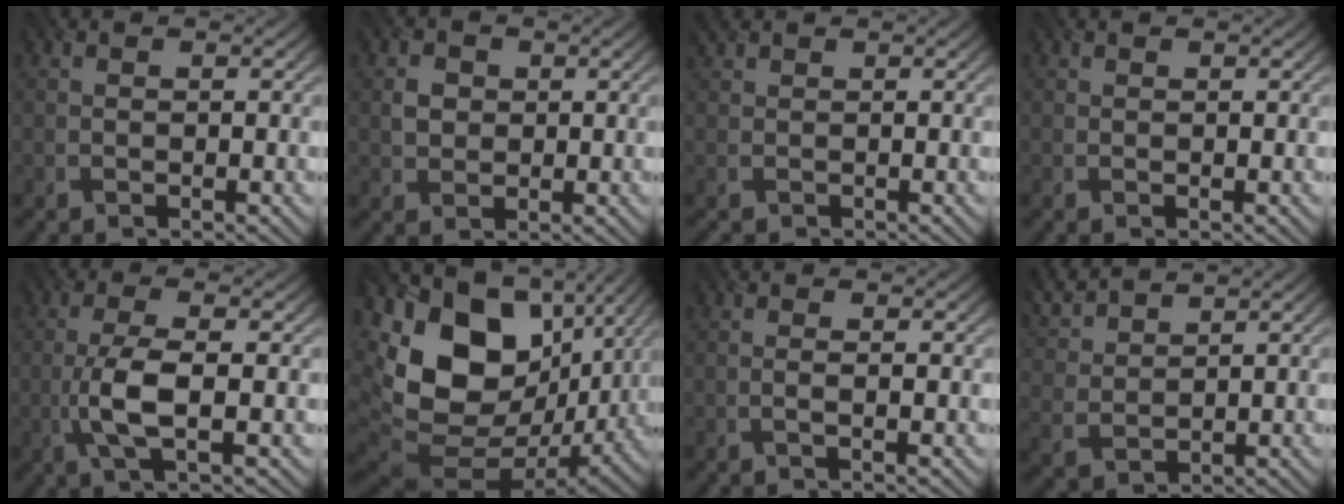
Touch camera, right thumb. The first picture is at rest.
{"total": 2.5, "force": [0.4, 2.2, 1.0], "torque": [-0.024, -0.002, 0.006]}
{"total": 1.0, "force": [0.4, 0.9, 0.1], "torque": [-0.012, 0.003, 0.008]}
{"total": 0.0}
{"total": 5.5, "force": [-1.1, 1.5, 5.2], "torque": [-0.114, 0.005, -0.029]}
{"total": 19.8, "force": [3.5, 13.4, 14.2], "torque": [-0.311, -0.035, 0.105]}
{"total": 1.0, "force": [-0.2, 0.0, 1.0], "torque": [-0.018, 0.003, -0.008]}
{"total": 6.2, "force": [4.9, 2.3, 2.8], "torque": [-0.087, 0.014, 0.107]}